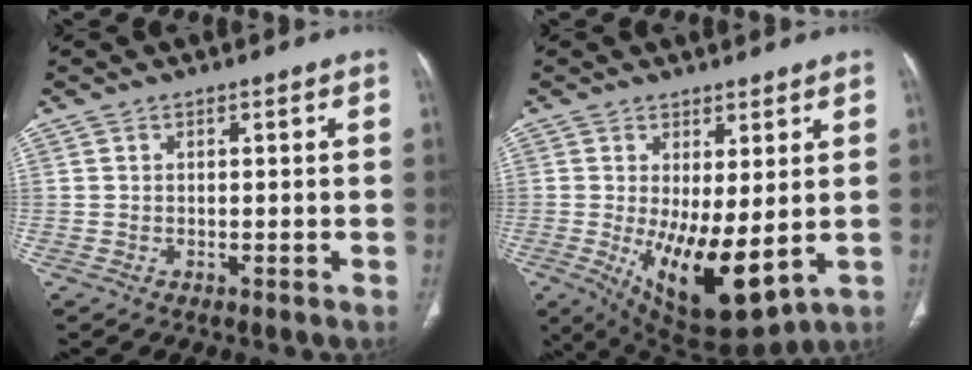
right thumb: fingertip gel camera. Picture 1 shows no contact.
{"total": 12.9, "force": [-1.0, 5.1, 11.8], "torque": [-0.188, -0.029, 0.005]}